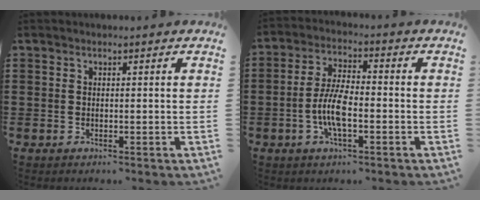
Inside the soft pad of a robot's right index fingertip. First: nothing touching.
{"total": 7.2, "force": [-1.9, 2.5, 6.5], "torque": [-0.146, -0.006, -0.042]}